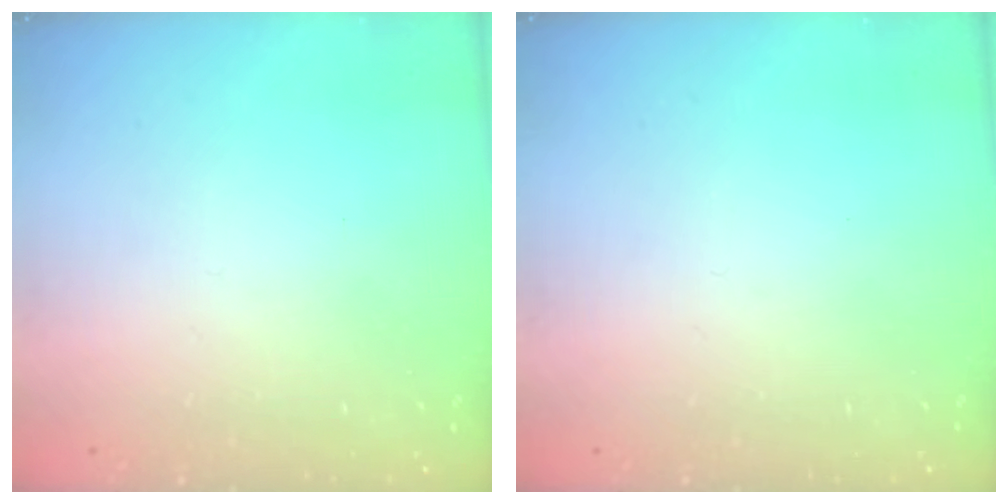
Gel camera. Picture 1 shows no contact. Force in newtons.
{"total": 0.0}